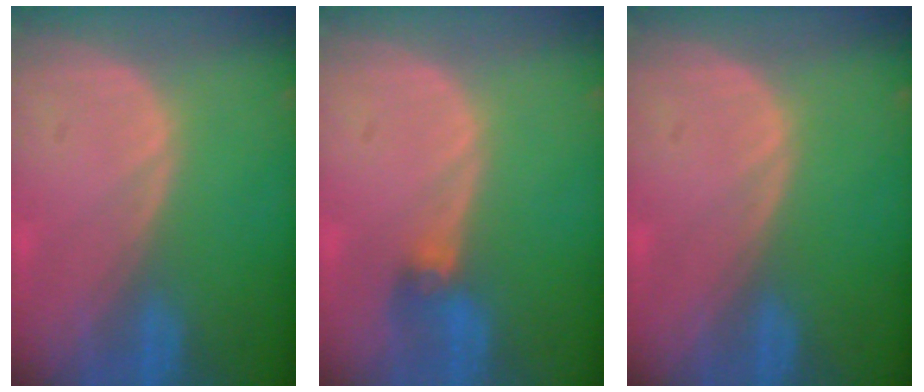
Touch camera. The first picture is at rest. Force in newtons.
{"total": 2.8, "press": 2.6, "slide": 1.1}
{"total": 0.0}